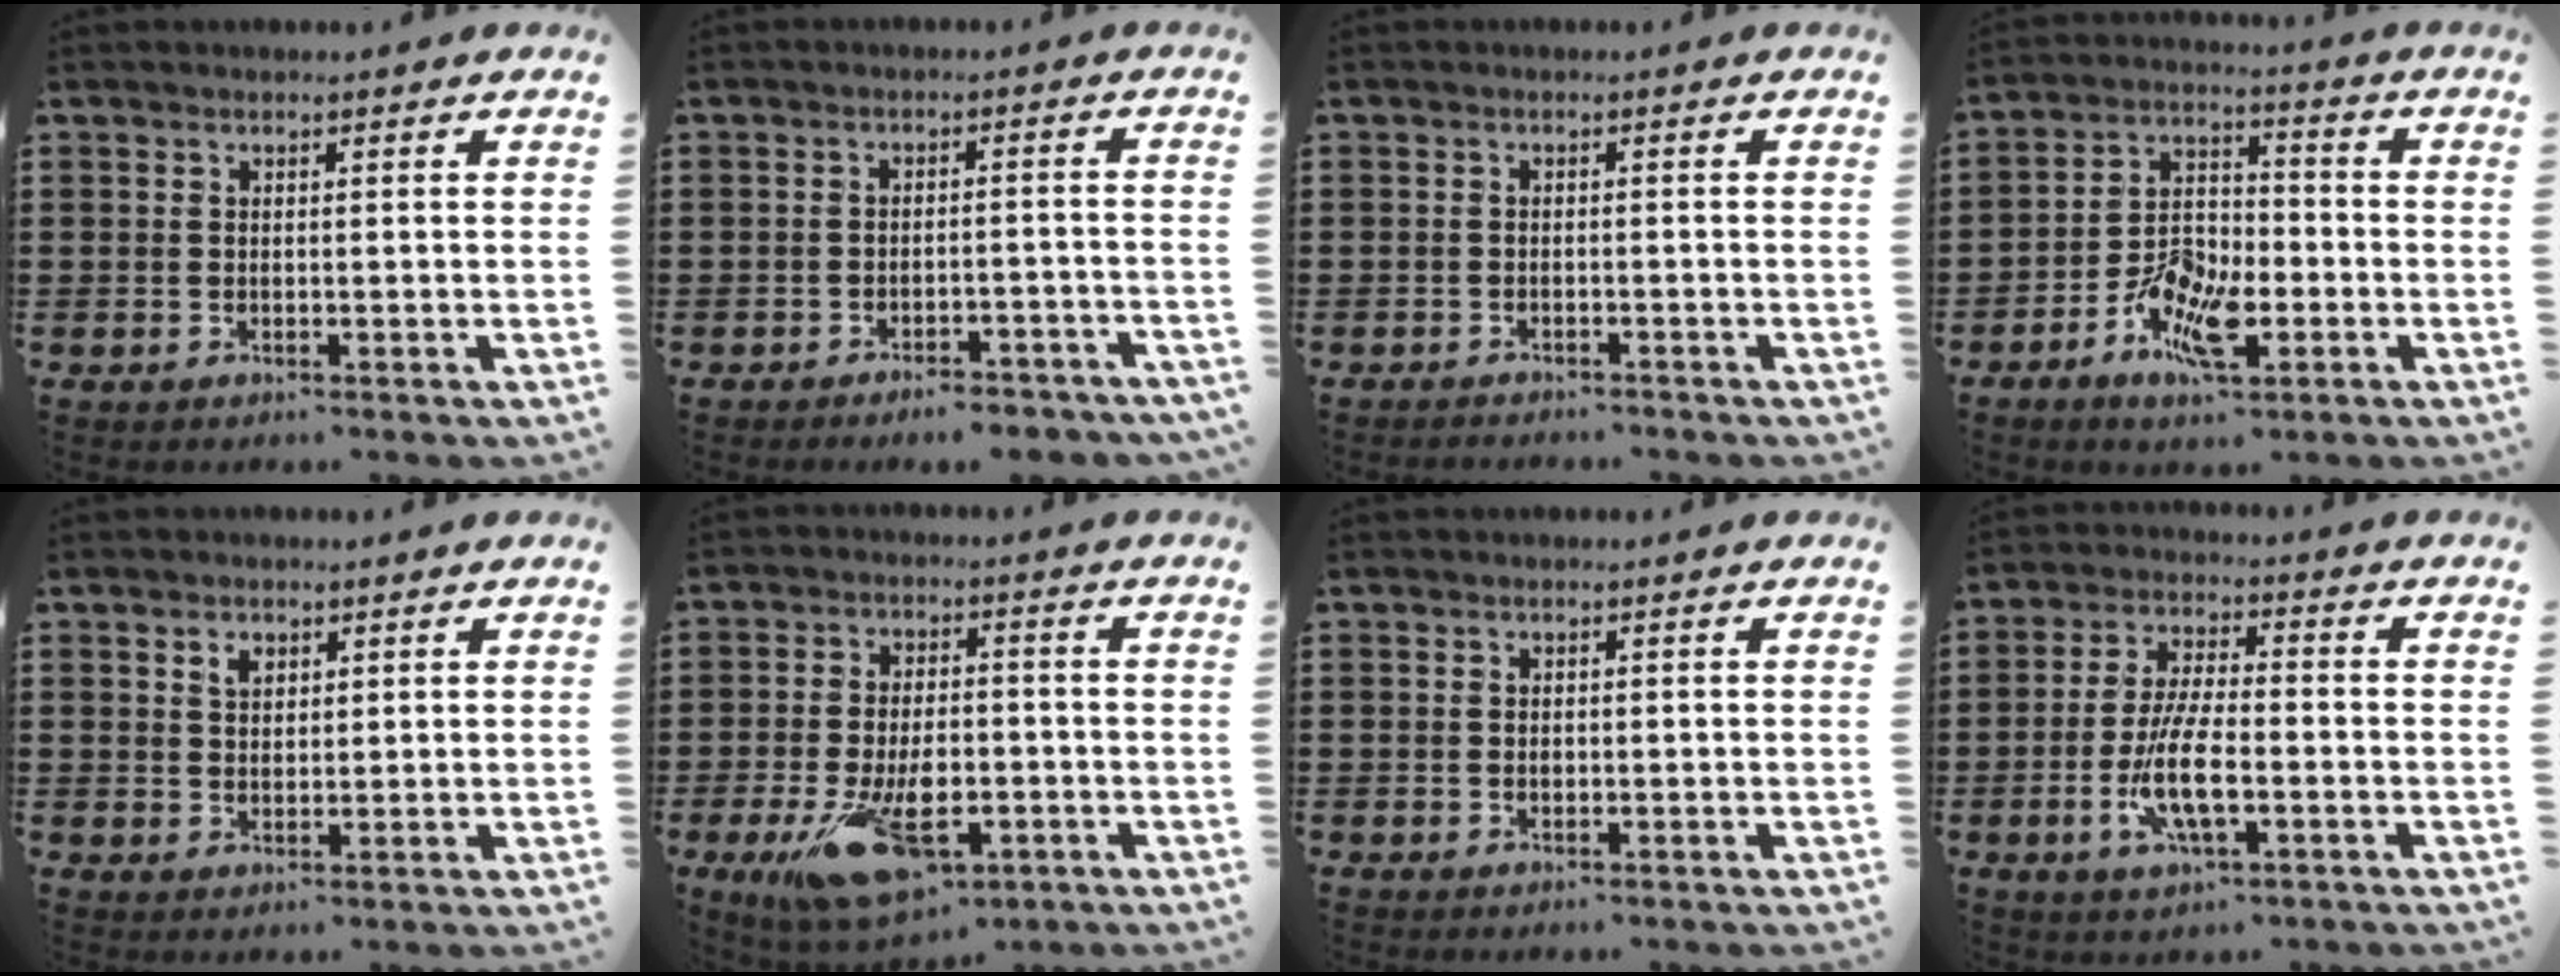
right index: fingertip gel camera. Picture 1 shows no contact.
{"total": 3.4, "force": [-3.3, 0.2, 0.8], "torque": [-0.016, 0.003, -0.068]}
{"total": 1.2, "force": [-1.2, 0.0, -0.1], "torque": [-0.002, 0.003, -0.027]}
{"total": 8.8, "force": [-4.5, 4.1, 6.4], "torque": [-0.133, 0.007, -0.082]}
{"total": 2.1, "force": [1.3, 1.4, 0.8], "torque": [-0.021, 0.005, 0.025]}
{"total": 12.8, "force": [-5.2, 6.1, 10.0], "torque": [-0.180, -0.002, -0.088]}
{"total": 0.6, "force": [0.0, 0.4, 0.3], "torque": [-0.008, 0.002, -0.001]}
{"total": 9.0, "force": [-2.6, 3.0, 8.1], "torque": [-0.179, -0.013, -0.053]}